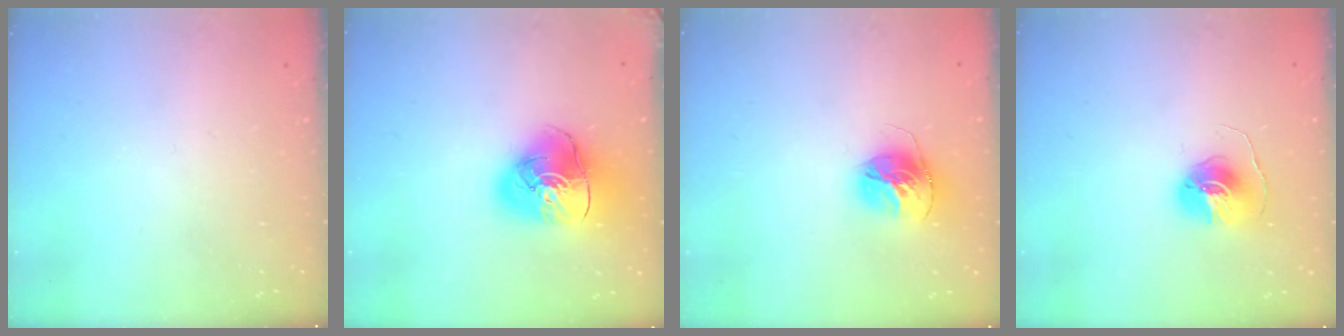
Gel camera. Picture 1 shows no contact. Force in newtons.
{"total": 14.6, "press": 14.4, "slide": 2.1}
{"total": 14.3, "press": 14.3, "slide": 1.5}
{"total": 7.8, "press": 7.8, "slide": 0.1}